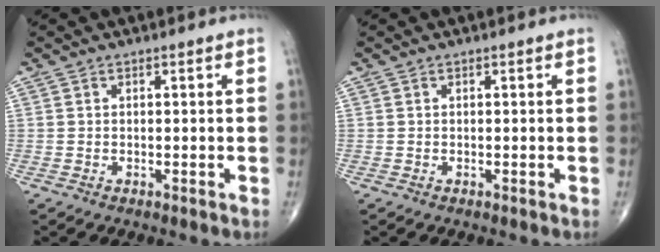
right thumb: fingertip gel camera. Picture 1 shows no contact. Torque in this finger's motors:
{"motor_torque": [0.00, 0.00, 0.00, 0.00, 0.00]}